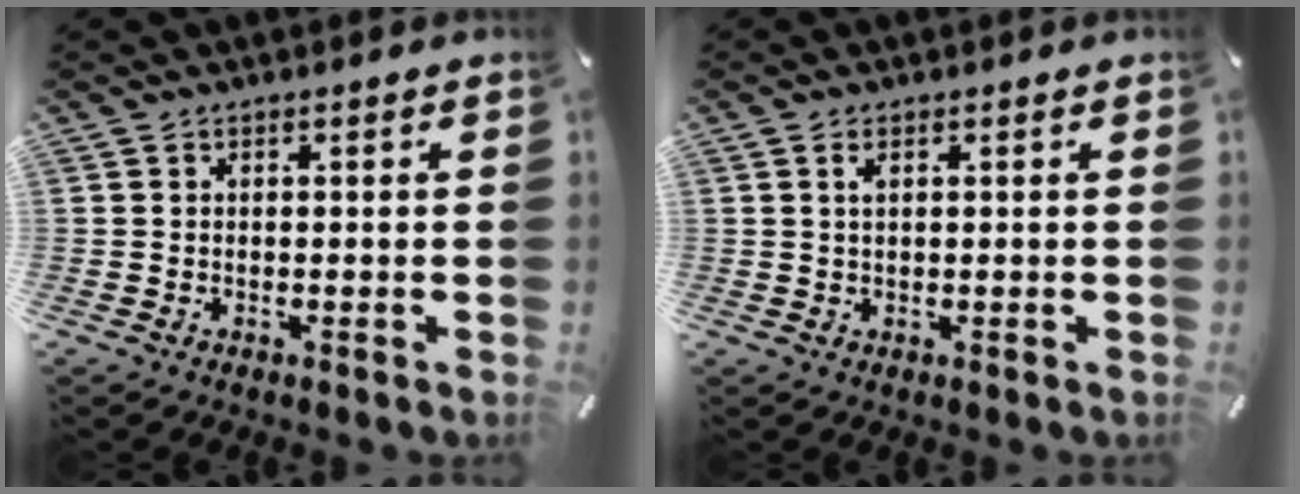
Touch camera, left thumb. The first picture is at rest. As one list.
[{"total": 1.4, "force": [0.5, 0.7, 1.1], "torque": [-0.024, 0.003, 0.008]}]